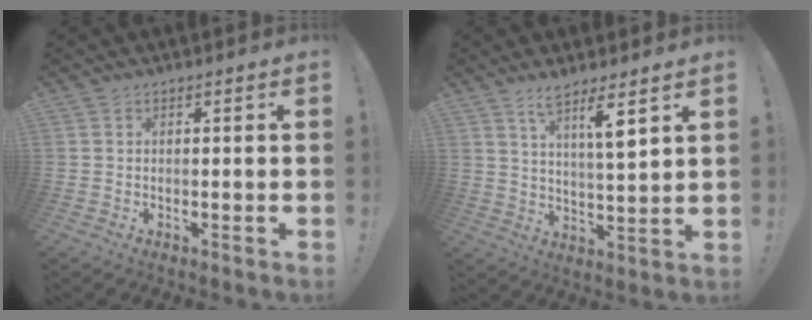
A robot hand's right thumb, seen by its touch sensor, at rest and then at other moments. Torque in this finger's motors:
{"motor_torque": [-0.48, 0.83, 0.44, 0.70, 0.01]}